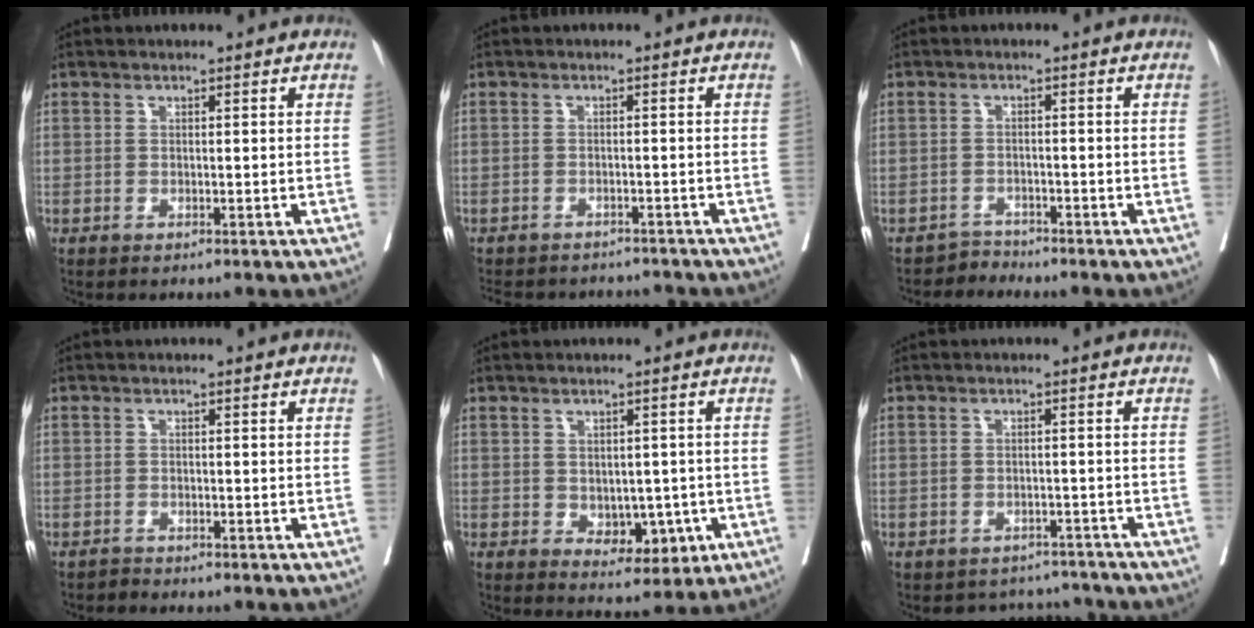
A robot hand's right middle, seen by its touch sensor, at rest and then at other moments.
{"total": 11.4, "force": [-10.3, 3.8, 2.8], "torque": [-0.058, 0.008, -0.125]}
{"total": 2.0, "force": [-1.7, 0.2, -1.0], "torque": [0.026, -0.007, -0.032]}
{"total": 0.8, "force": [-0.7, 0.1, -0.2], "torque": [0.002, -0.003, -0.016]}
{"total": 5.7, "force": [-1.1, 3.5, 4.3], "torque": [-0.042, -0.002, -0.004]}
{"total": 4.9, "force": [-4.5, 1.9, -0.9], "torque": [0.021, 0.019, -0.056]}